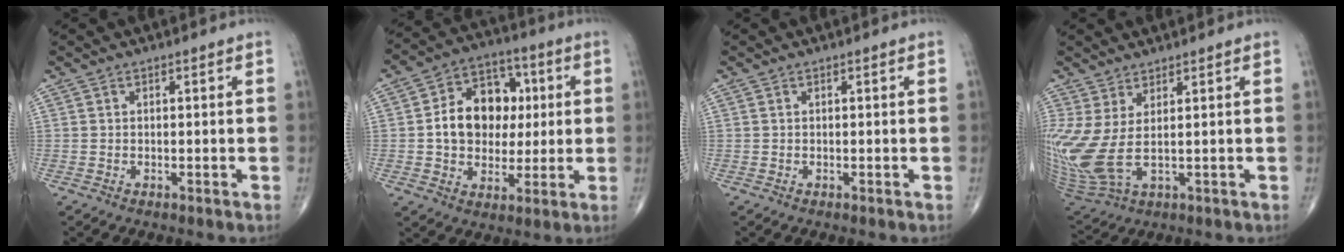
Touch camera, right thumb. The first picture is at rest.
{"total": 14.5, "force": [1.1, 11.2, 9.0], "torque": [-0.101, 0.021, 0.019]}
{"total": 0.0}
{"total": 11.3, "force": [1.6, 4.3, 10.3], "torque": [-0.267, -0.016, 0.049]}